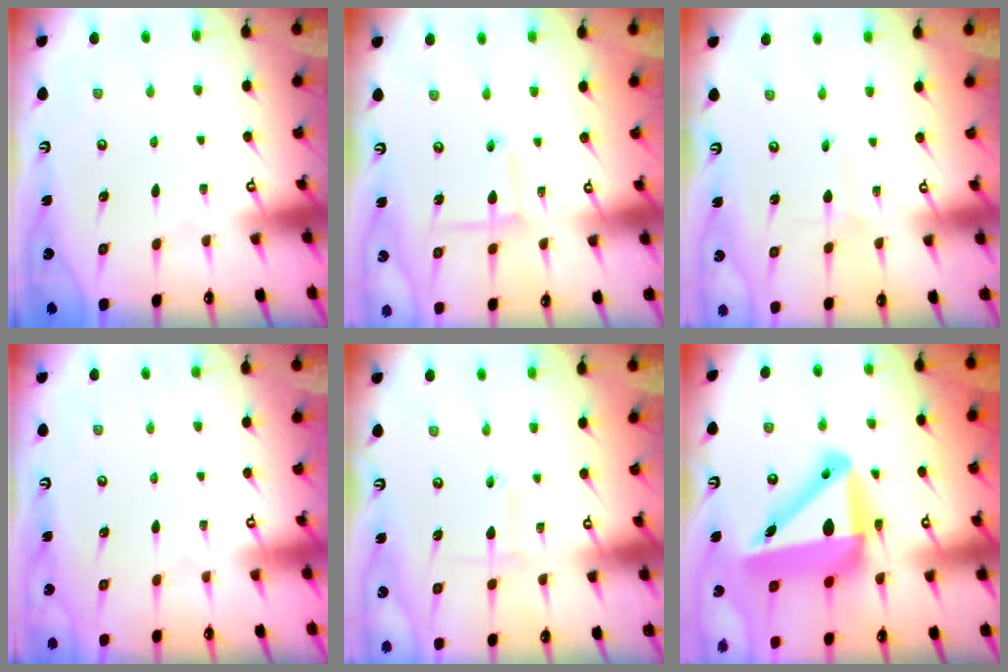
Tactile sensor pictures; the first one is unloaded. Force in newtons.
{"total": 4.2, "press": 4.1, "slide": 0.5}
{"total": 1.3, "press": 1.3, "slide": 0.1}
{"total": 0.0}
{"total": 1.8, "press": 1.7, "slide": 0.2}
{"total": 17.0, "press": 16.5, "slide": 4.0}